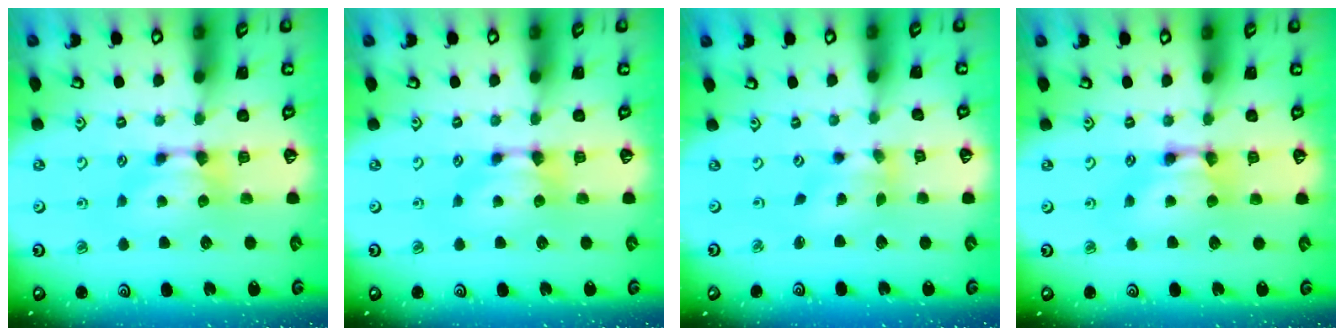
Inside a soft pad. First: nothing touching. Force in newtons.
{"total": 0.0}
{"total": 1.4, "press": 0.8, "slide": 1.2}
{"total": 2.3, "press": 2.3, "slide": 0.0}